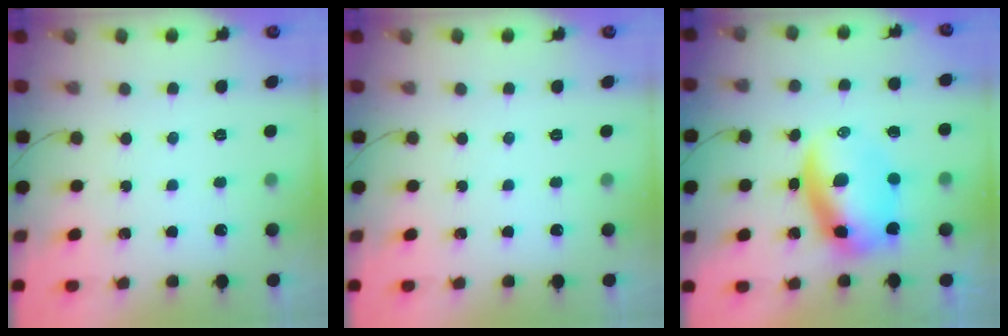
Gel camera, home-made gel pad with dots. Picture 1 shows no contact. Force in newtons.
{"total": 0.0}
{"total": 10.7, "press": 10.3, "slide": 2.8}